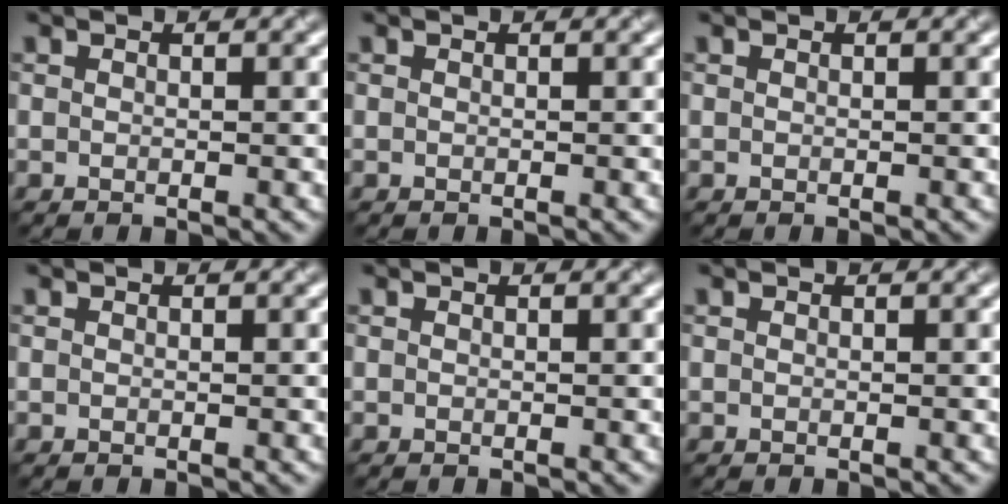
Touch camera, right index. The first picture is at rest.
{"total": 0.0}
{"total": 0.0}
{"total": 0.0}
{"total": 0.0}
{"total": 0.0}